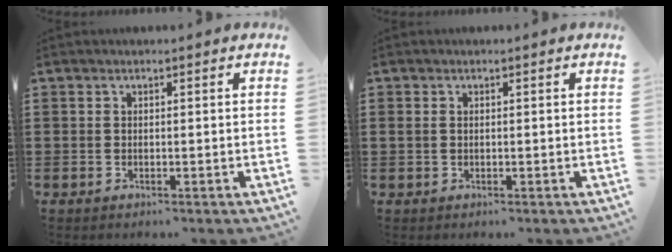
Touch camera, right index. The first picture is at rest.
{"total": 0.9, "force": [0.2, 0.7, 0.5], "torque": [-0.013, 0.005, 0.002]}